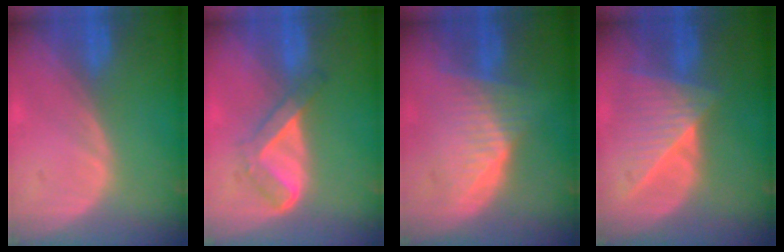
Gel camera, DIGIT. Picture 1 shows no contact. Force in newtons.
{"total": 5.5, "press": 4.6, "slide": 3.1}
{"total": 7.0, "press": 6.5, "slide": 2.8}
{"total": 7.7, "press": 7.3, "slide": 2.5}